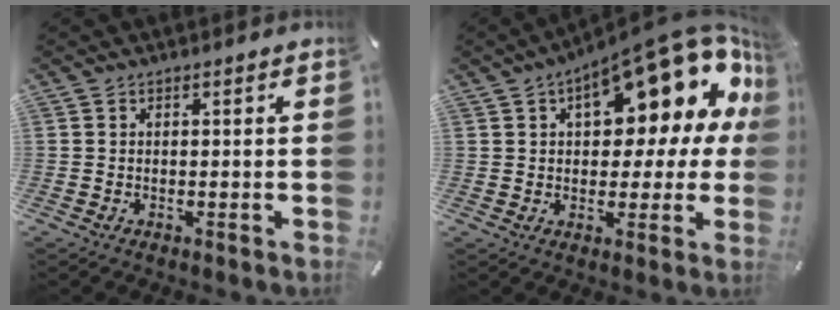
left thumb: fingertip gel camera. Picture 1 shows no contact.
{"total": 20.3, "force": [9.5, 9.1, 15.4], "torque": [-0.200, -0.063, 0.150]}